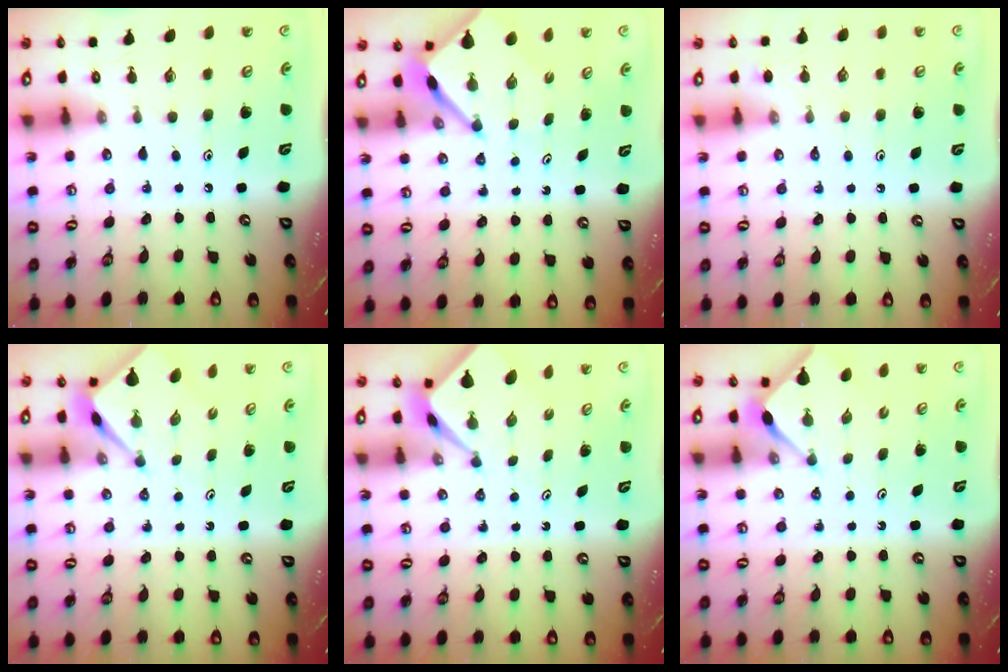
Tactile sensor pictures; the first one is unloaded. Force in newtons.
{"total": 4.5, "press": 4.4, "slide": 0.5}
{"total": 3.2, "press": 3.1, "slide": 0.6}
{"total": 2.5, "press": 2.4, "slide": 0.3}
{"total": 1.6, "press": 1.5, "slide": 0.2}
{"total": 2.9, "press": 2.9, "slide": 0.4}